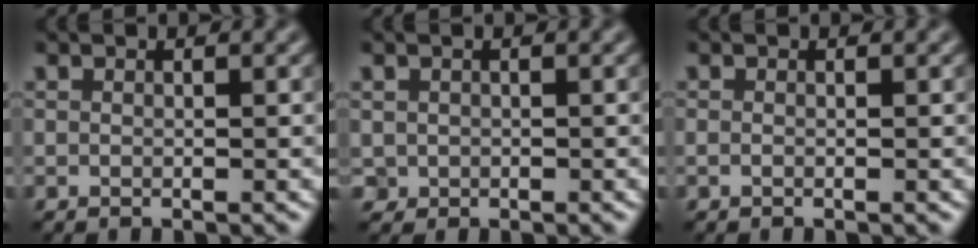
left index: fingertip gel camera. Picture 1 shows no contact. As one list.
[{"total": 1.0, "force": [-0.2, 1.0, 0.1], "torque": [-0.003, -0.003, 0.001]}, {"total": 0.0}]